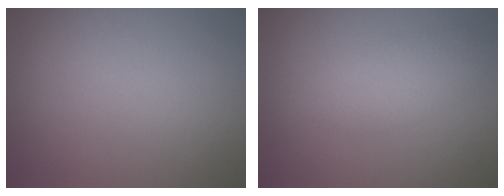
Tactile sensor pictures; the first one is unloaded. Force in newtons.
{"total": 2.7, "press": 2.7, "slide": 0.1}